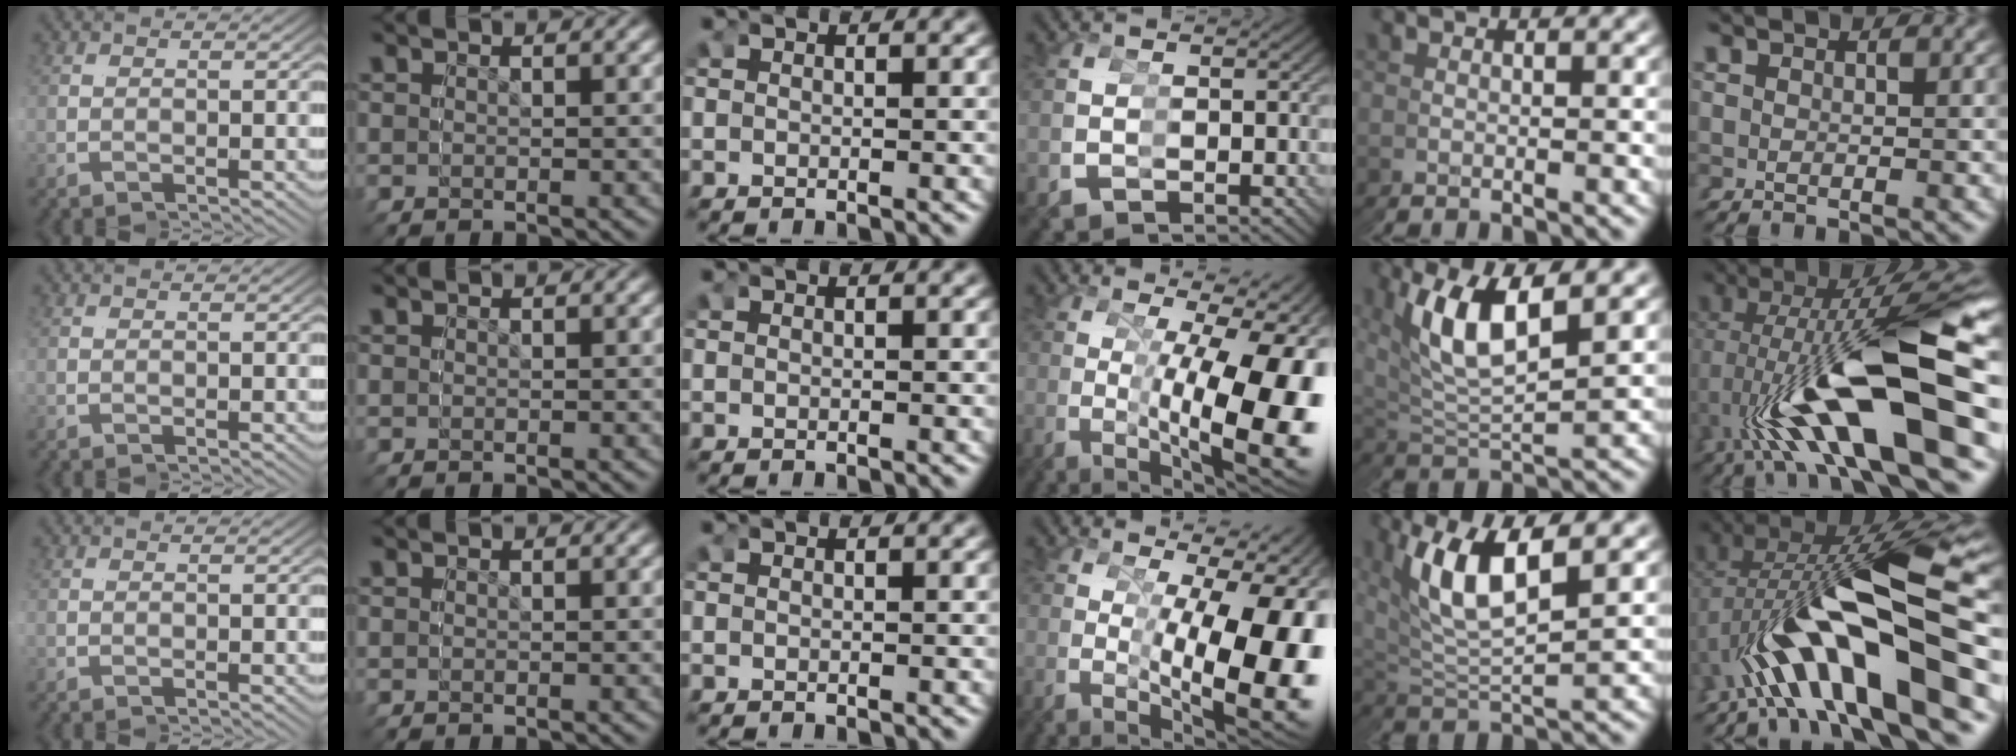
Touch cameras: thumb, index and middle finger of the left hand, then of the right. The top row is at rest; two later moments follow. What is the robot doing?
{"motion": "grasp_and_lifting", "object": "cubes"}